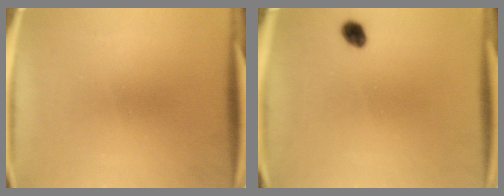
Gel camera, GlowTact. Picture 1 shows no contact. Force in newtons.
{"total": 2.2}